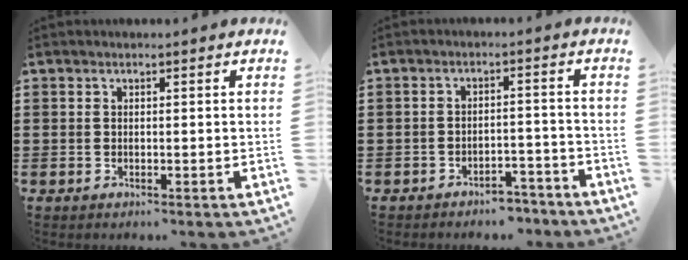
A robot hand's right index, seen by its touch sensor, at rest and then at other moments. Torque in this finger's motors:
{"motor_torque": [-0.19, -0.20, -0.16, -0.08]}